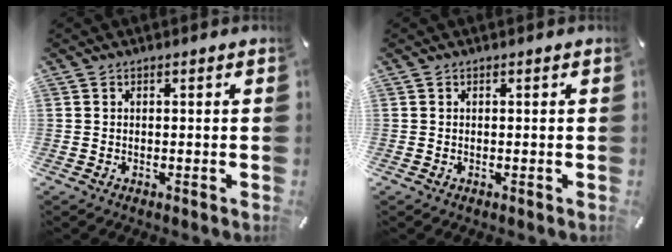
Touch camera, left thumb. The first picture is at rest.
{"total": 0.0}